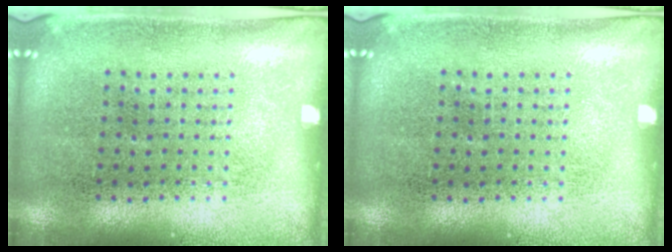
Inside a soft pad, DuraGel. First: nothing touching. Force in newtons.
{"total": 0.0}